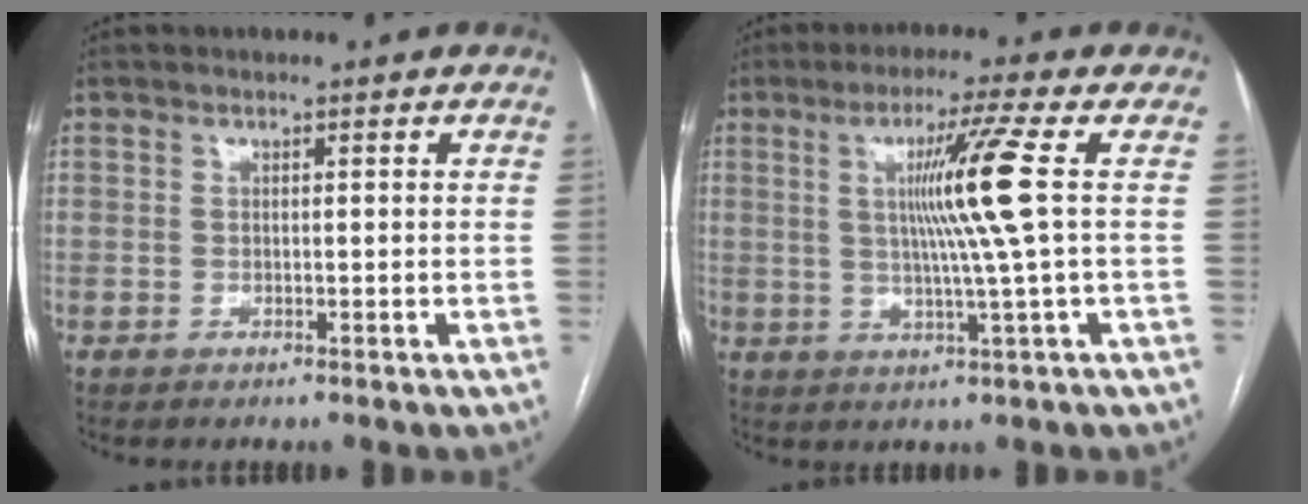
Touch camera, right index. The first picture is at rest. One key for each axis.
{"total": 9.5, "fx": 1.5, "fy": -2.5, "fz": 9.1, "tx": -0.158, "ty": -0.001, "tz": 0.037}